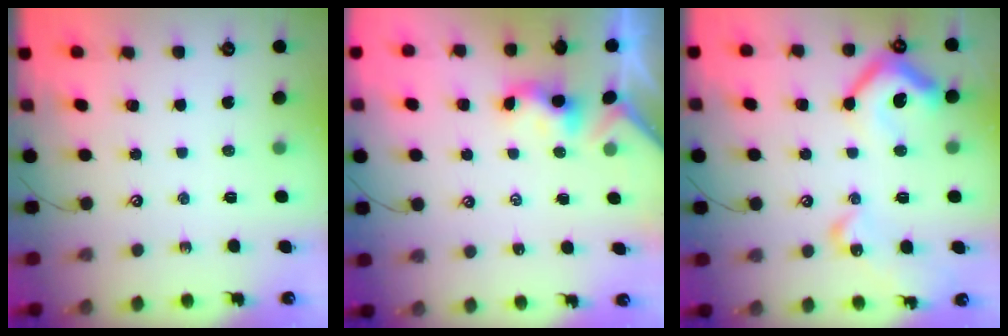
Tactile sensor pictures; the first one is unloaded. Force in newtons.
{"total": 1.1, "press": 1.0, "slide": 0.4}
{"total": 14.6, "press": 14.6, "slide": 0.8}